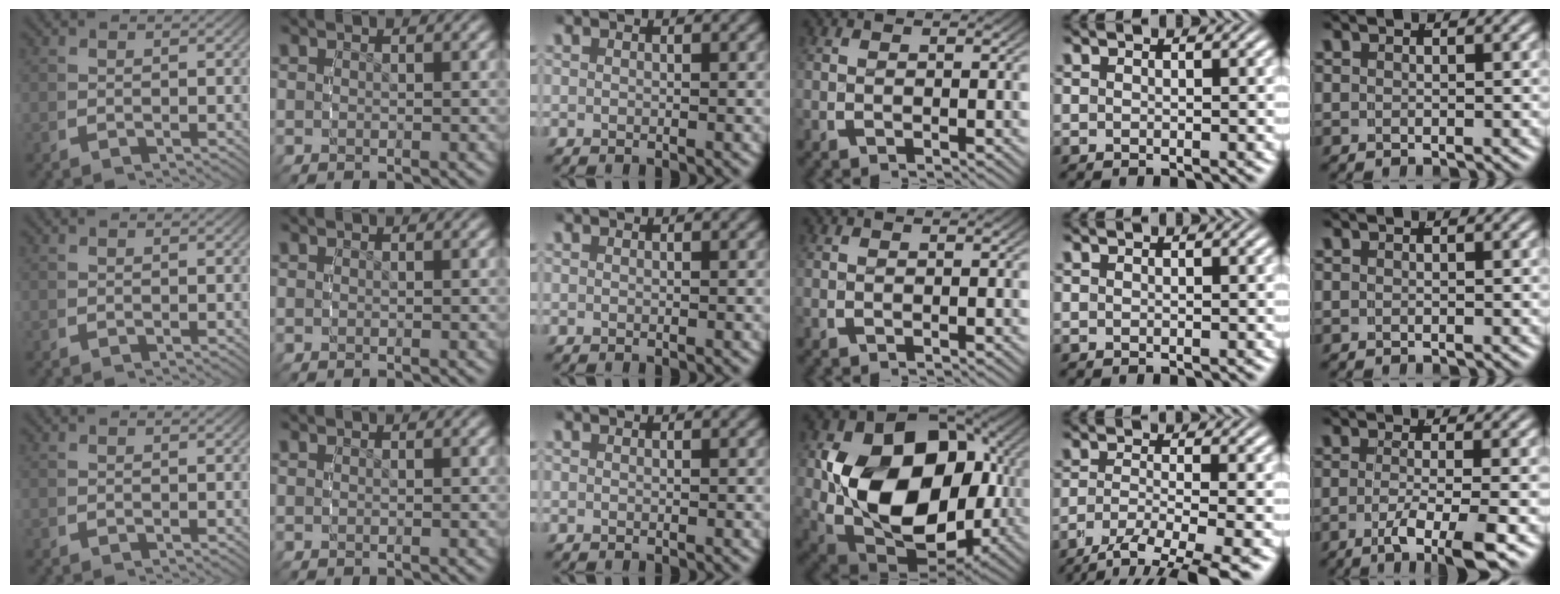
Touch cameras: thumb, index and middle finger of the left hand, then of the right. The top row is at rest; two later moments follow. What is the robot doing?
{"motion": "grasp_and_lifting", "object": "ethernet cable"}